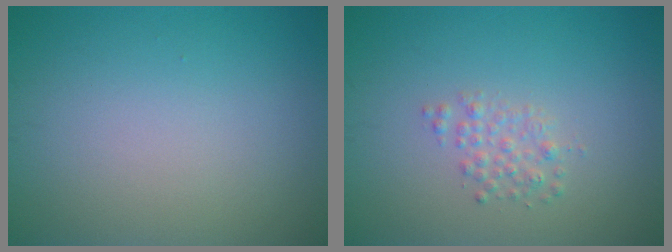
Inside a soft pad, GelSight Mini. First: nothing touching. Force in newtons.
{"total": 1.5, "press": 1.5, "slide": 0.0}